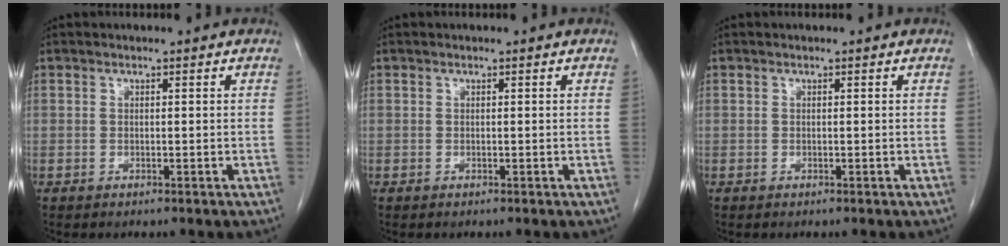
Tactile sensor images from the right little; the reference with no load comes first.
{"total": 0.0}
{"total": 0.0}